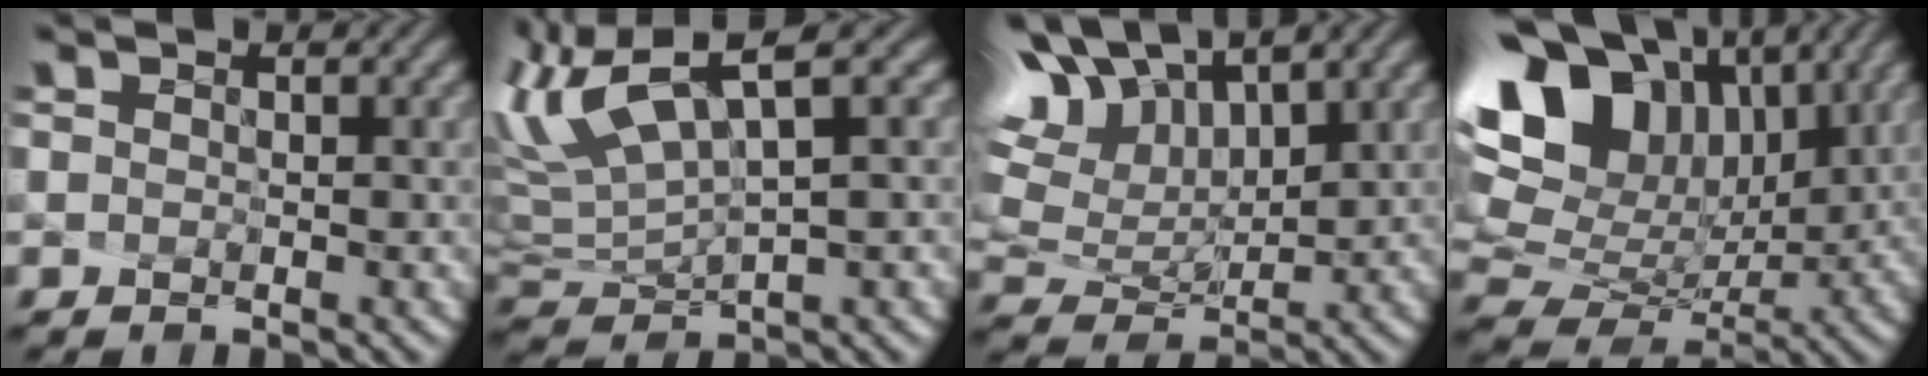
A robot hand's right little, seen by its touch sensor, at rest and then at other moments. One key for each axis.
{"total": 6.6, "fx": 3.5, "fy": 1.1, "fz": 5.5, "tx": -0.146, "ty": 0.003, "tz": 0.092}
{"total": 11.3, "fx": 6.9, "fy": 5.2, "fz": 7.4, "tx": -0.189, "ty": 0.020, "tz": 0.134}
{"total": 13.7, "fx": 5.7, "fy": 9.3, "fz": 8.3, "tx": -0.176, "ty": 0.015, "tz": 0.131}